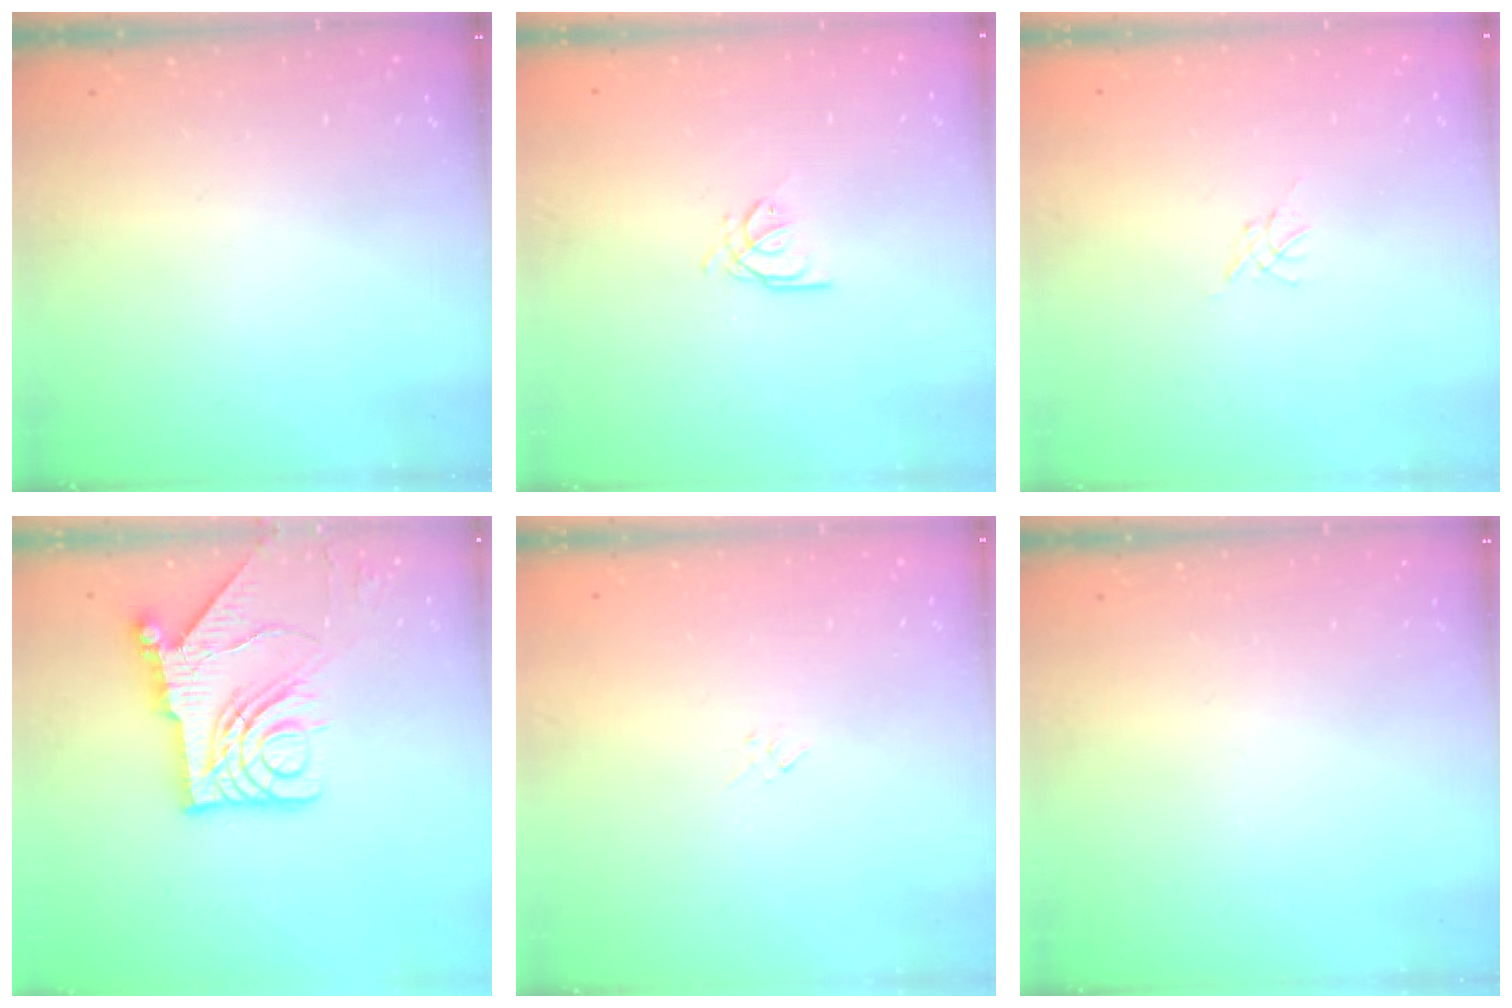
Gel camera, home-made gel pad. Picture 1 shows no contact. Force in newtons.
{"total": 0.9, "press": 0.8, "slide": 0.2}
{"total": 0.0}
{"total": 13.8, "press": 13.7, "slide": 1.8}
{"total": 2.3, "press": 2.2, "slide": 0.6}
{"total": 0.0}